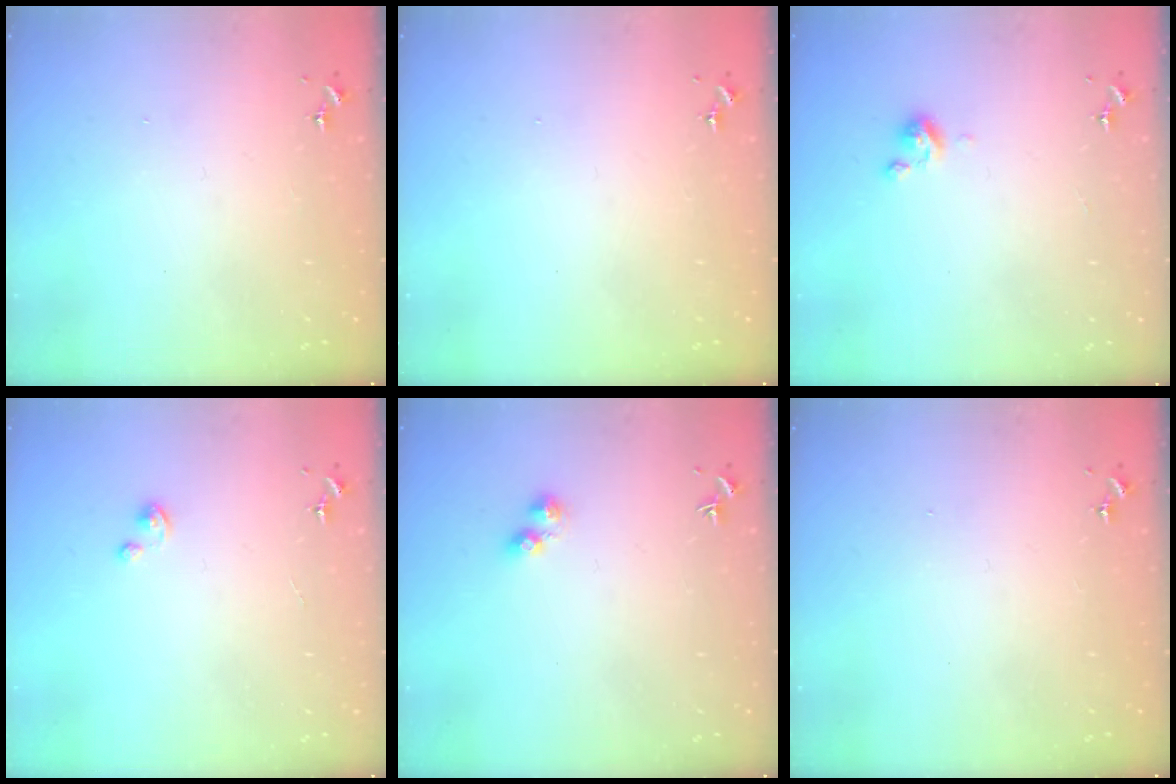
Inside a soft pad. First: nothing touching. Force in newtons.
{"total": 0.0}
{"total": 5.0, "press": 5.0, "slide": 0.4}
{"total": 1.8, "press": 1.8, "slide": 0.2}
{"total": 3.2, "press": 3.1, "slide": 0.5}
{"total": 0.0}